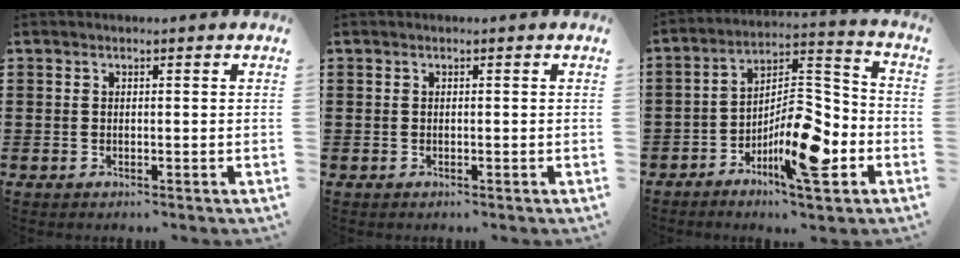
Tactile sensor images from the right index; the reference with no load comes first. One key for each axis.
{"total": 0.0}
{"total": 12.3, "fx": -5.9, "fy": 4.1, "fz": 10.0, "tx": -0.173, "ty": 0.014, "tz": -0.106}